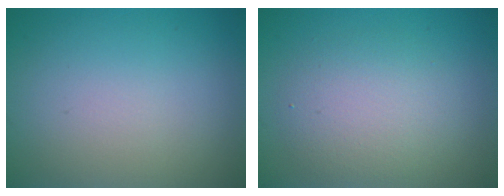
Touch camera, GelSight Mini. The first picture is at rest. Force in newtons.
{"total": 4.1, "press": 4.1, "slide": 0.2}